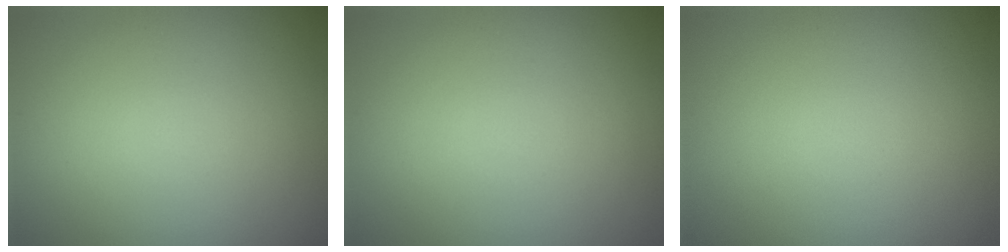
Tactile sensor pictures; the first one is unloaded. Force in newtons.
{"total": 0.0}
{"total": 0.0}